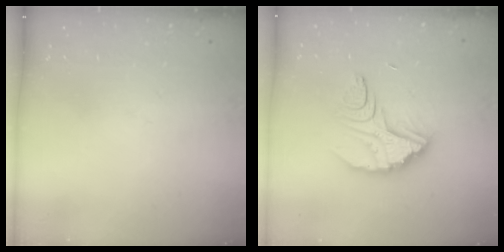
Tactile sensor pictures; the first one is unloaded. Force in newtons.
{"total": 10.9, "press": 10.9, "slide": 0.7}